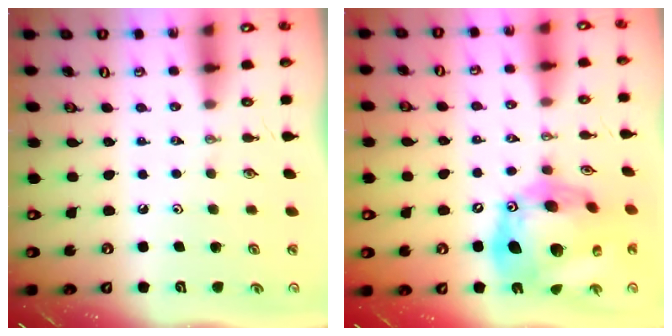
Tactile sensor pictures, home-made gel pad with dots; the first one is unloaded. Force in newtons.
{"total": 24.3, "press": 24.1, "slide": 2.8}